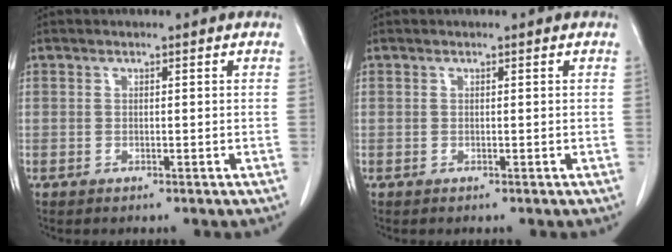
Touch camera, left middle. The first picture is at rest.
{"total": 0.0}